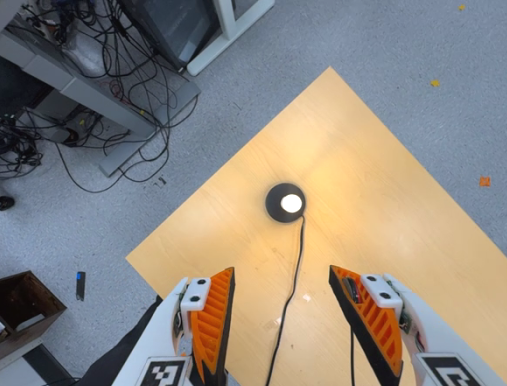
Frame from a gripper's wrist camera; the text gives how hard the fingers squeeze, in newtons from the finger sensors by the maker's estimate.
{"total": 0.0}